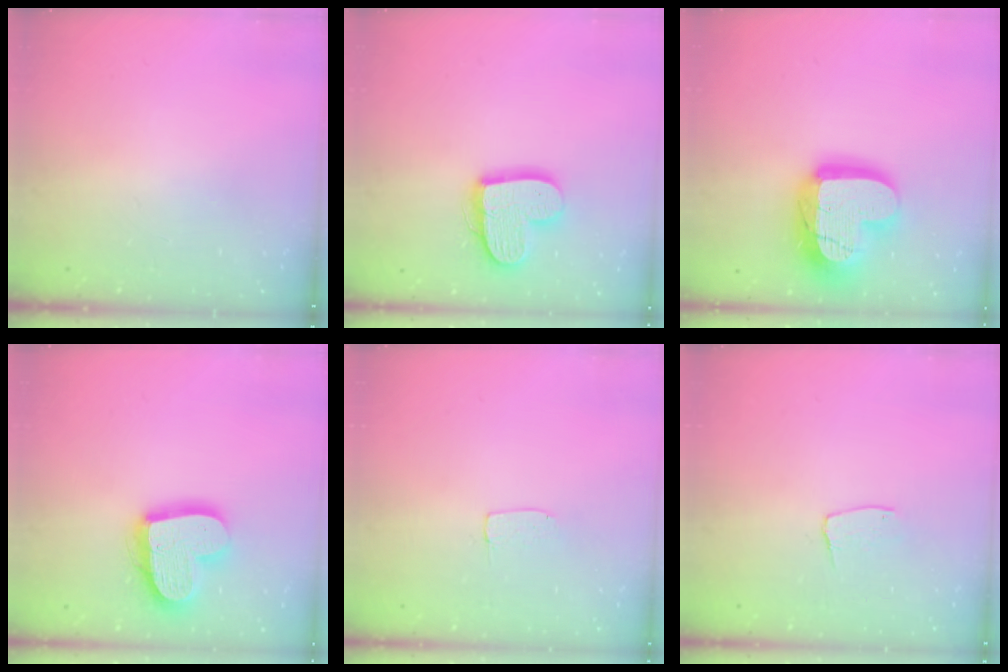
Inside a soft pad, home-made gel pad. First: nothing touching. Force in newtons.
{"total": 13.9, "press": 13.9, "slide": 1.0}
{"total": 21.2, "press": 21.2, "slide": 1.7}
{"total": 18.3, "press": 18.3, "slide": 1.6}
{"total": 3.2, "press": 3.2, "slide": 0.1}
{"total": 4.7, "press": 4.7, "slide": 0.3}